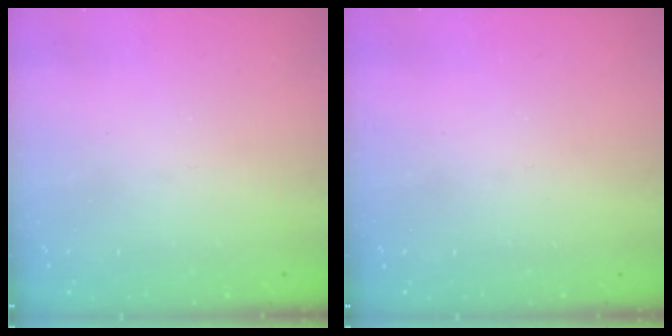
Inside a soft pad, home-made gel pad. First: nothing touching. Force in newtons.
{"total": 1.7, "press": 1.7, "slide": 0.2}